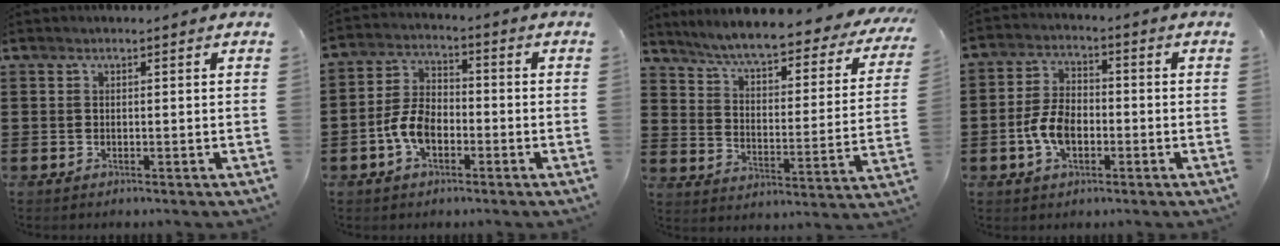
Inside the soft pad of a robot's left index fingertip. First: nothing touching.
{"total": 6.3, "force": [-2.5, 3.7, 4.5], "torque": [-0.112, 0.004, -0.055]}
{"total": 6.1, "force": [5.5, 0.0, 2.6], "torque": [-0.075, -0.040, 0.087]}
{"total": 6.3, "force": [-1.9, 3.7, 4.7], "torque": [-0.117, 0.001, -0.044]}